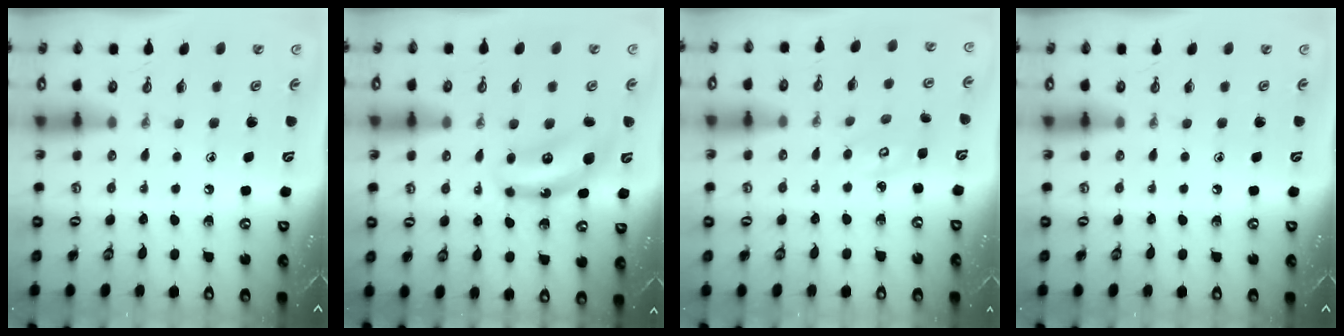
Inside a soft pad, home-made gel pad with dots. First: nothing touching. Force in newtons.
{"total": 7.2, "press": 7.2, "slide": 0.5}
{"total": 2.7, "press": 2.7, "slide": 0.0}
{"total": 0.0}